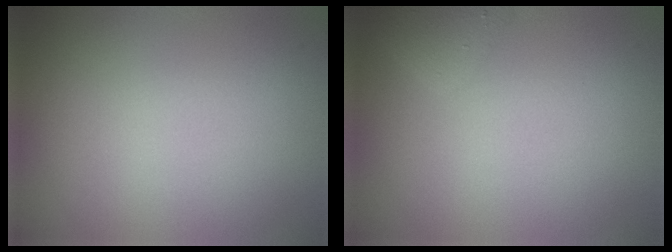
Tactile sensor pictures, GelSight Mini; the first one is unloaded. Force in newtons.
{"total": 1.9, "press": 1.9, "slide": 0.1}